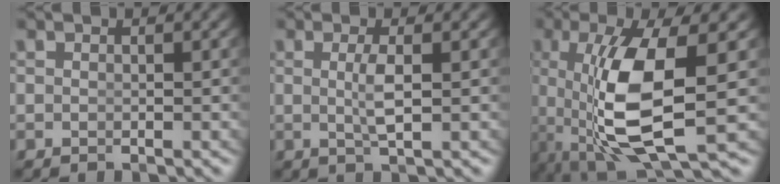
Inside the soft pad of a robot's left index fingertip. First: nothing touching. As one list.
[{"total": 2.0, "force": [-0.1, -0.4, 2.0], "torque": [-0.040, -0.013, 0.009]}, {"total": 9.8, "force": [-0.4, 3.5, 9.2], "torque": [-0.198, -0.036, 0.024]}]